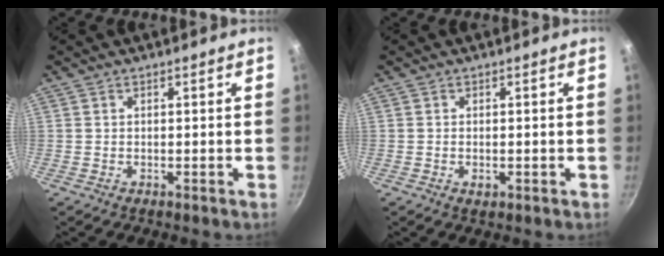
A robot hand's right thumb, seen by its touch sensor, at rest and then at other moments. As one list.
[{"total": 1.3, "force": [-0.4, 0.8, 1.0], "torque": [-0.016, -0.002, -0.005]}]